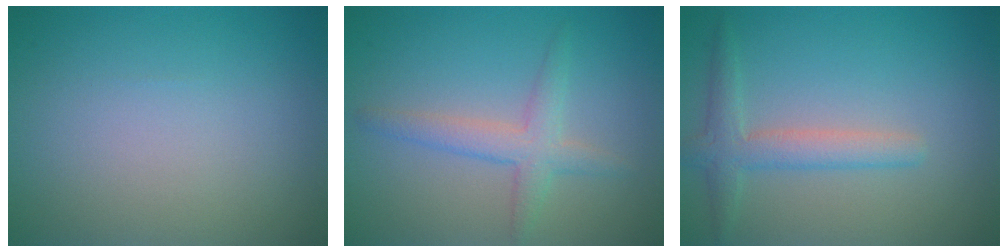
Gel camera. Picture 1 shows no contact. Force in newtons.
{"total": 2.8, "press": 2.8, "slide": 0.1}
{"total": 2.8, "press": 2.8, "slide": 0.1}